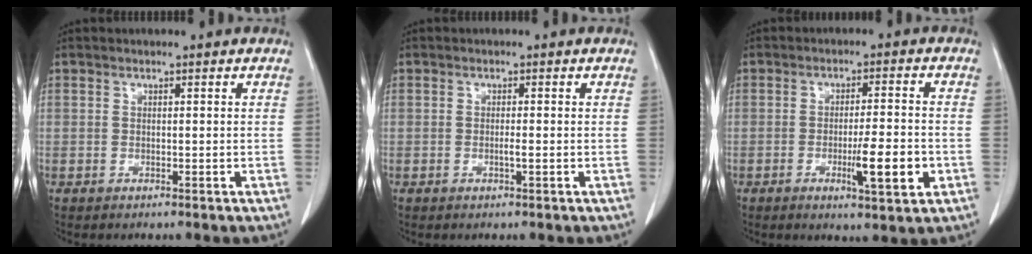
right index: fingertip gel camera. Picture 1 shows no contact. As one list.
[{"total": 1.1, "force": [-0.3, -0.1, 1.1], "torque": [-0.022, -0.001, -0.004]}, {"total": 7.4, "force": [-2.3, 0.7, 7.0], "torque": [-0.107, -0.008, -0.032]}]